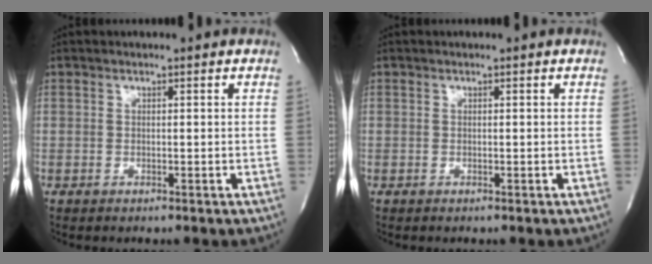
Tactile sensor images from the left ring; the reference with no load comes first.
{"total": 0.0}